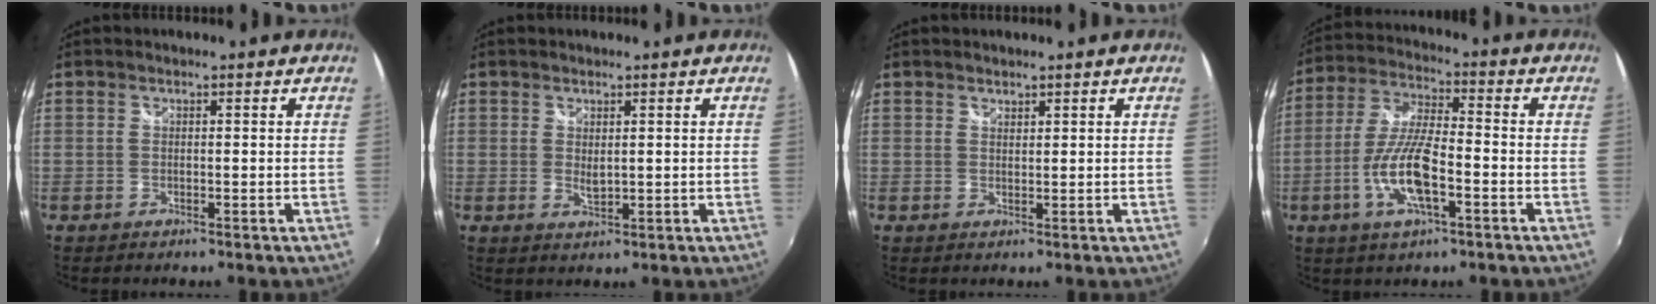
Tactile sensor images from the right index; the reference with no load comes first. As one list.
[{"total": 2.0, "force": [0.5, 1.0, 1.6], "torque": [-0.027, -0.004, 0.009]}, {"total": 1.0, "force": [0.9, 0.4, 0.1], "torque": [0.000, 0.001, 0.016]}, {"total": 11.9, "force": [-4.1, 3.2, 10.6], "torque": [-0.225, -0.003, -0.080]}]